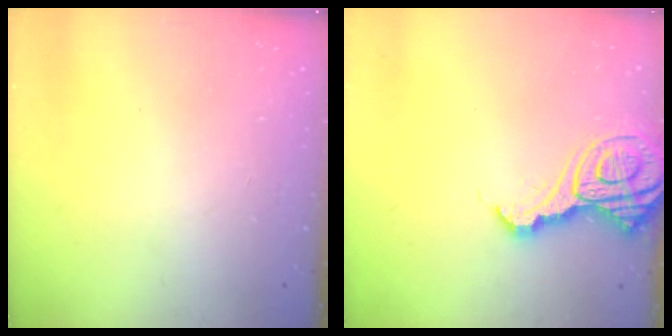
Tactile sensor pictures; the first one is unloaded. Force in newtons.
{"total": 14.0, "press": 13.9, "slide": 1.6}